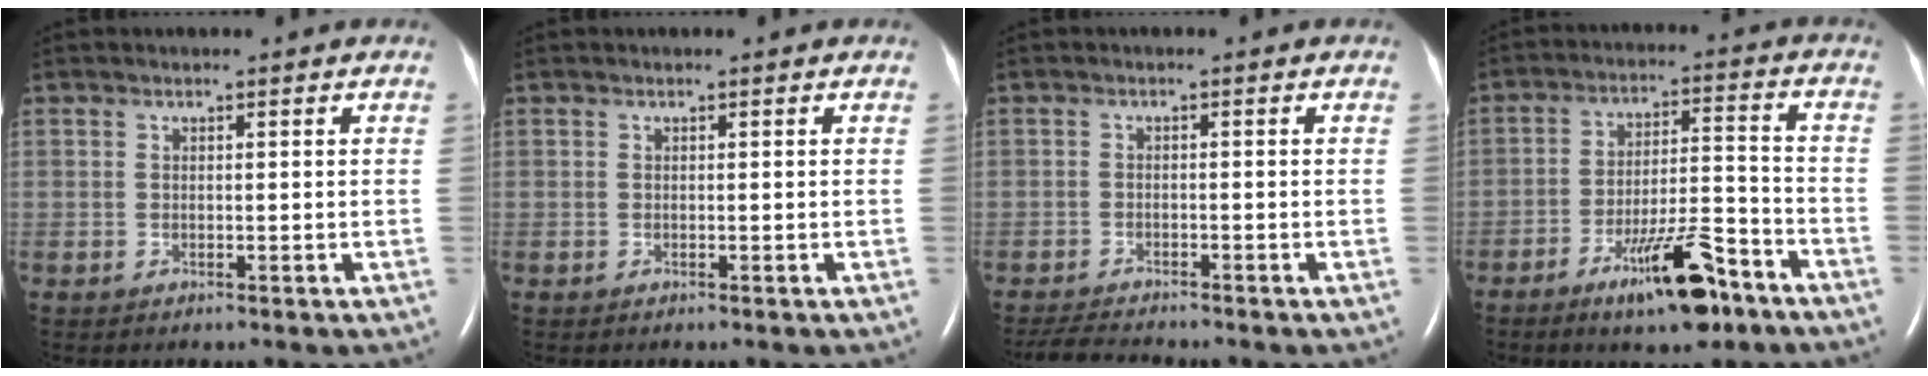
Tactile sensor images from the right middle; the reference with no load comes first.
{"total": 0.0}
{"total": 3.8, "force": [-3.7, -0.1, 1.0], "torque": [-0.022, -0.020, -0.063]}
{"total": 11.6, "force": [-7.5, 2.3, 8.5], "torque": [-0.141, -0.001, -0.122]}